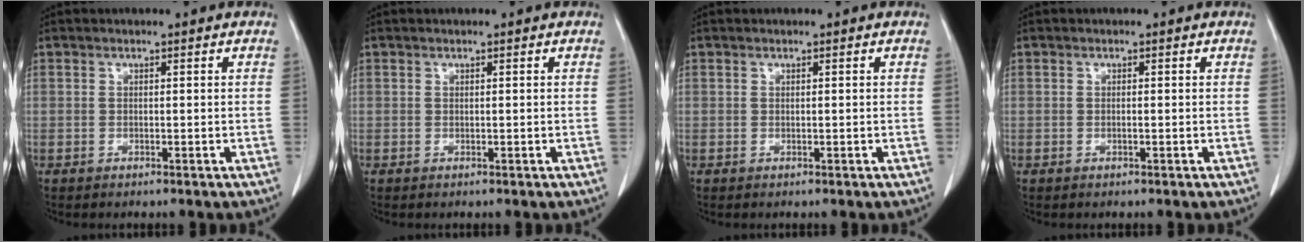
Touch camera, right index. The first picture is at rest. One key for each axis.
{"total": 0.0}
{"total": 0.0}
{"total": 0.0}